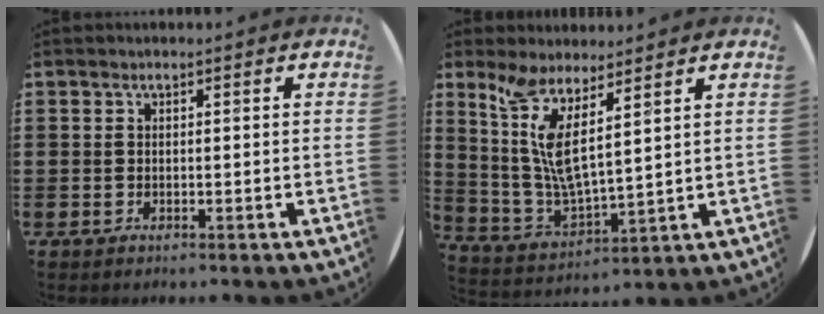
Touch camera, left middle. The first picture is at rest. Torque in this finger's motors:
{"motor_torque": [1.24, 0.90, 1.05, 0.21]}